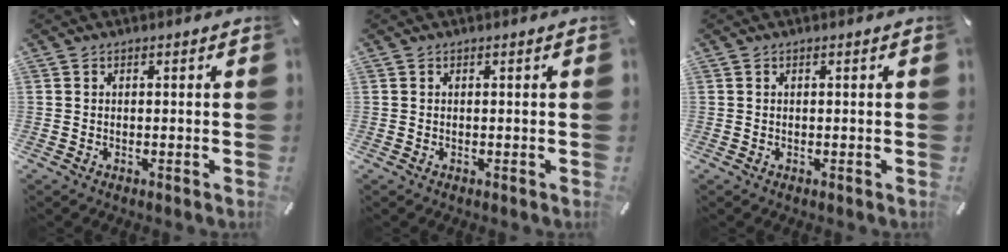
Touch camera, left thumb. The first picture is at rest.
{"total": 0.0}
{"total": 0.0}